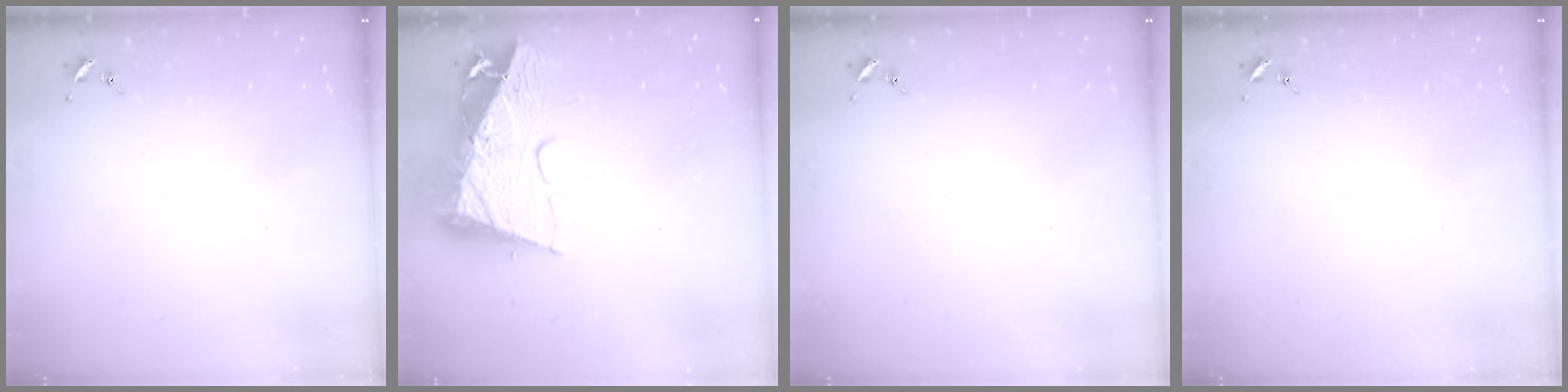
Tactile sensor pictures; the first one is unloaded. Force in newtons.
{"total": 17.4, "press": 17.3, "slide": 1.6}
{"total": 0.0}
{"total": 0.0}